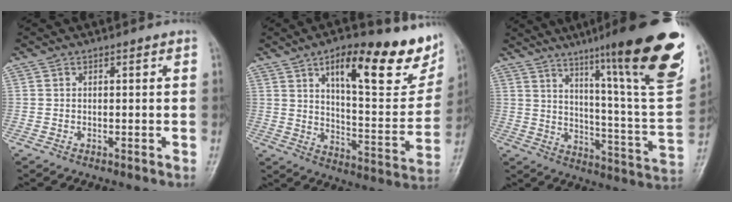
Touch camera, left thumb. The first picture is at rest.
{"total": 22.4, "force": [13.2, 7.6, 16.4], "torque": [-0.177, -0.054, 0.197]}
{"total": 27.8, "force": [17.2, 2.5, 21.8], "torque": [-0.287, -0.078, 0.250]}